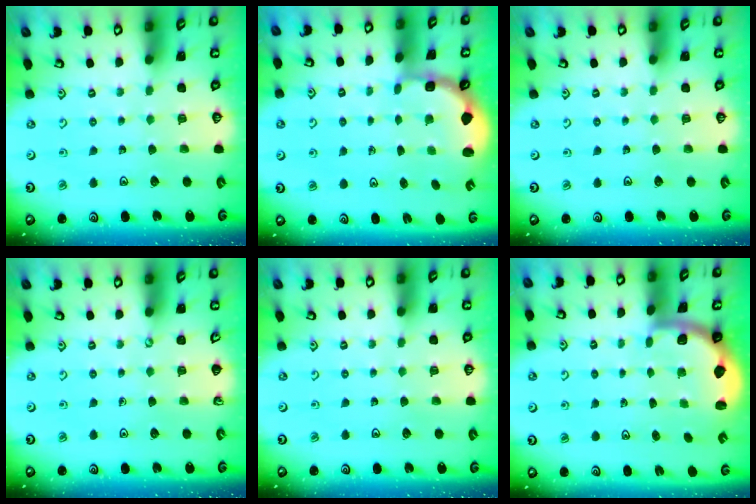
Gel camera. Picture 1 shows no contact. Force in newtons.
{"total": 2.7, "press": 2.1, "slide": 1.7}
{"total": 0.0}
{"total": 0.0}
{"total": 0.0}
{"total": 1.9, "press": 1.8, "slide": 0.5}